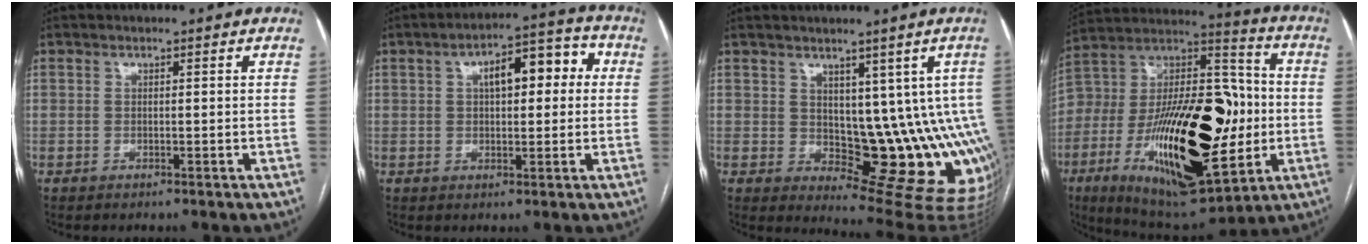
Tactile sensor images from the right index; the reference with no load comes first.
{"total": 9.1, "force": [1.9, 3.7, 8.0], "torque": [-0.109, 0.038, 0.025]}
{"total": 12.1, "force": [1.1, 6.5, 10.2], "torque": [-0.105, 0.001, 0.029]}
{"total": 31.5, "force": [-6.5, 11.7, 28.5], "torque": [-0.533, -0.004, -0.099]}